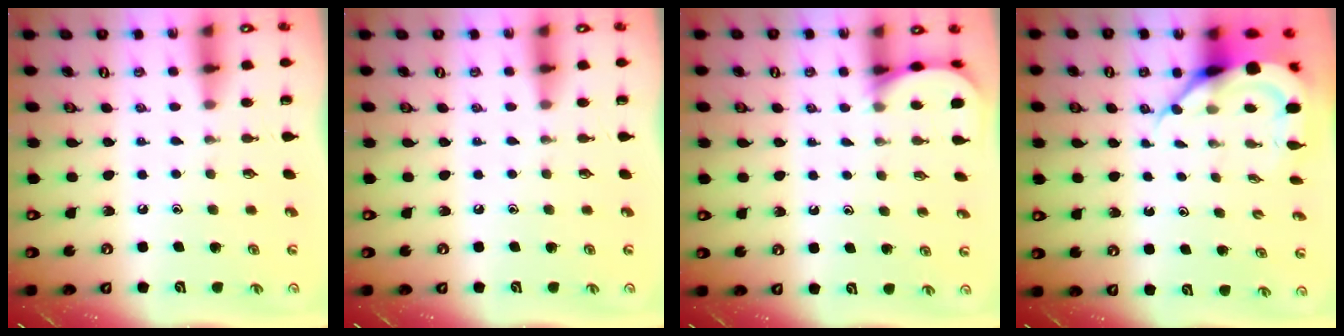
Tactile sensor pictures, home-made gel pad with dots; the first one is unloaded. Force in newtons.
{"total": 0.0}
{"total": 3.8, "press": 3.8, "slide": 0.4}
{"total": 7.2, "press": 7.1, "slide": 0.9}